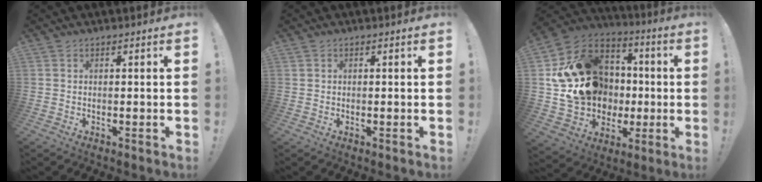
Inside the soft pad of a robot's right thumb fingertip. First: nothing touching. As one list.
[{"total": 0.0}, {"total": 20.6, "force": [1.7, 18.3, 9.4], "torque": [-0.135, 0.002, 0.078]}]